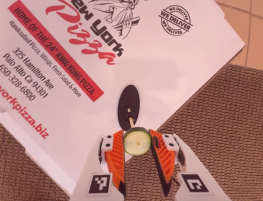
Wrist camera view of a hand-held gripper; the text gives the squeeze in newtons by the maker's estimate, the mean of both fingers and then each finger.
{"total": 8.0, "left": 8.1, "right": 7.9}